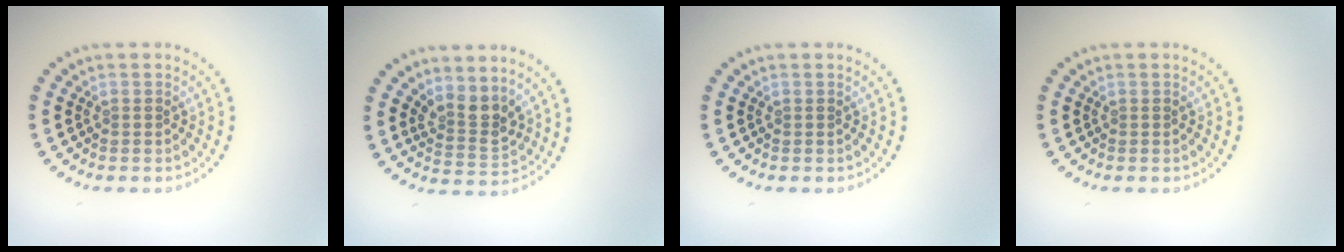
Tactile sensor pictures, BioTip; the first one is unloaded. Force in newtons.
{"total": 2.8, "press": 2.2, "slide": 1.7}
{"total": 0.0}
{"total": 0.0}